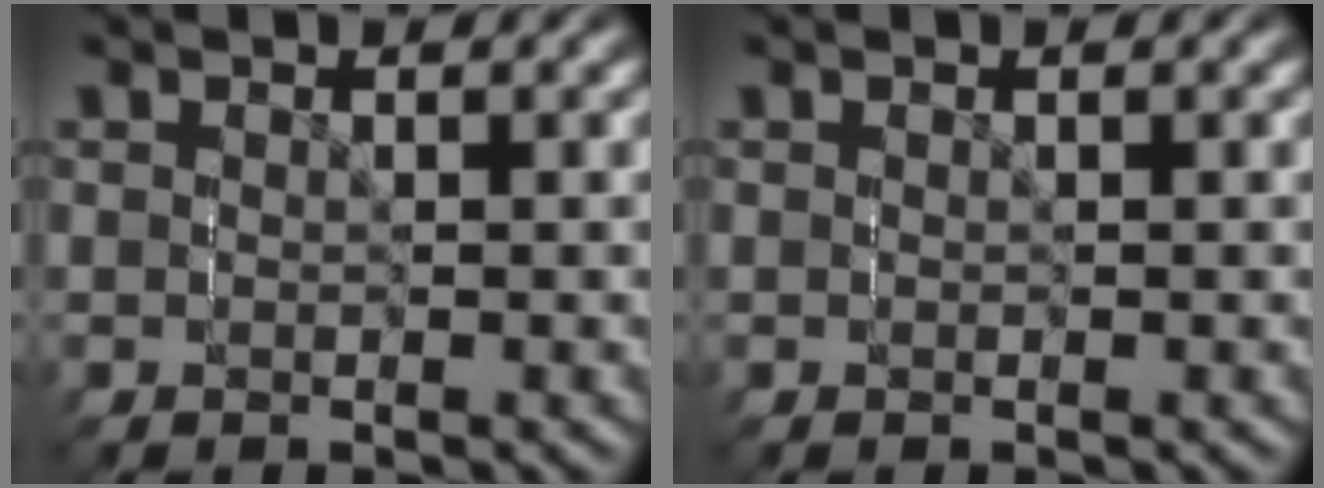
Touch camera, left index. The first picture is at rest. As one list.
[{"total": 0.0}]